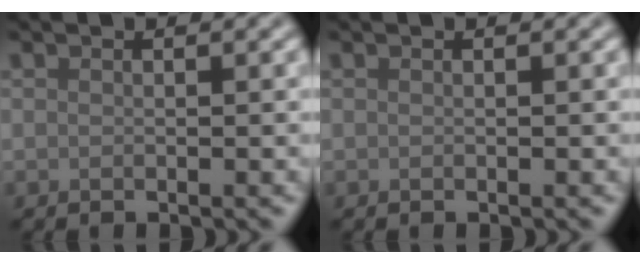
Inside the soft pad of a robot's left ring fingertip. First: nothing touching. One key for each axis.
{"total": 0.0}